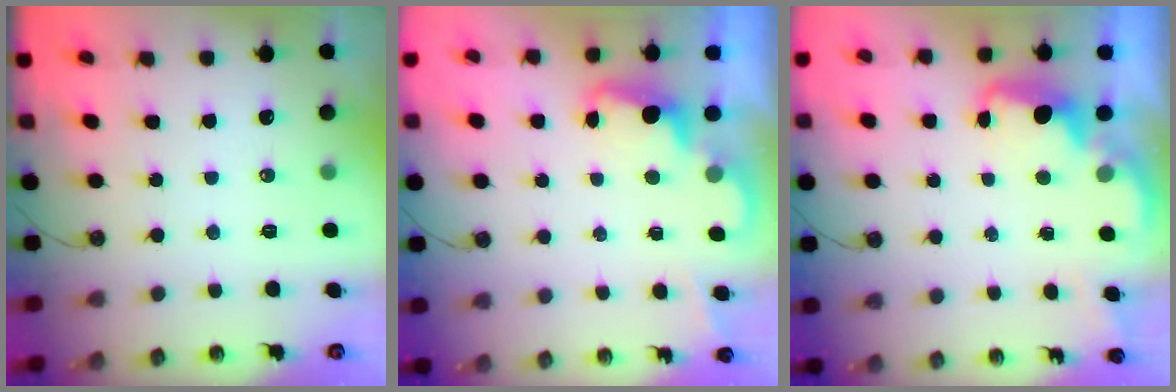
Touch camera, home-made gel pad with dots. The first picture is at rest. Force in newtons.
{"total": 2.4, "press": 2.3, "slide": 0.5}
{"total": 2.1, "press": 2.1, "slide": 0.6}